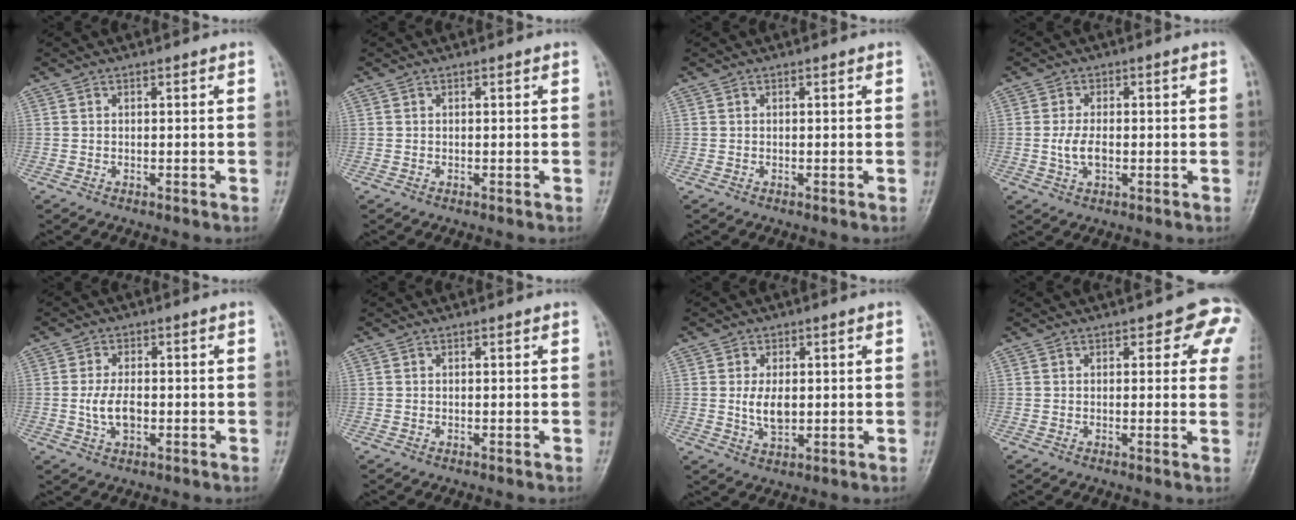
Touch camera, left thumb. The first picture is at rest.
{"total": 0.0}
{"total": 0.0}
{"total": 4.2, "force": [-0.6, 2.5, 3.3], "torque": [-0.063, 0.005, -0.012]}
{"total": 5.0, "force": [-0.7, 3.0, 3.9], "torque": [-0.072, 0.005, -0.015]}
{"total": 0.0}
{"total": 5.1, "force": [0.2, 3.1, 4.0], "torque": [-0.064, 0.000, 0.008]}
{"total": 6.7, "force": [2.9, 3.4, 5.0], "torque": [-0.010, -0.002, 0.021]}